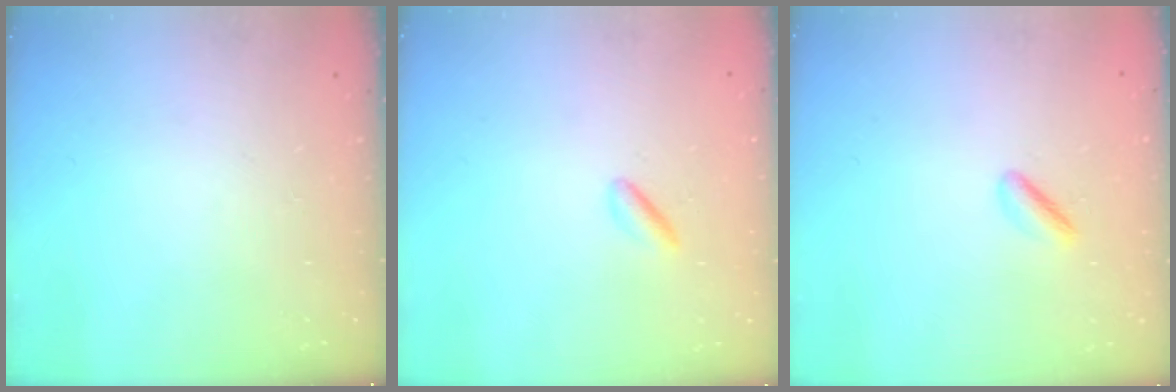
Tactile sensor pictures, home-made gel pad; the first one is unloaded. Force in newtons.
{"total": 1.9, "press": 1.7, "slide": 0.8}
{"total": 1.7, "press": 1.6, "slide": 0.7}